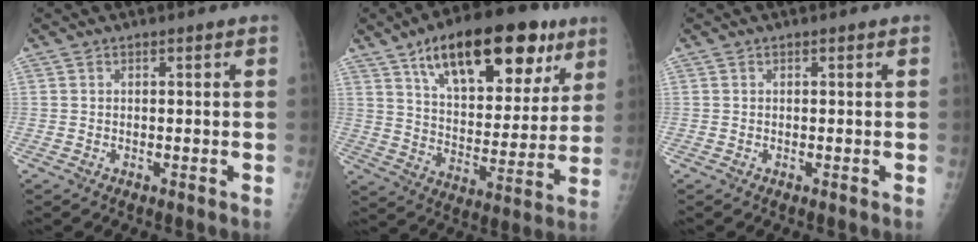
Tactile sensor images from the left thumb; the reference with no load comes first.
{"total": 24.4, "force": [13.5, 11.2, 16.9], "torque": [-0.215, -0.026, 0.213]}
{"total": 0.0}